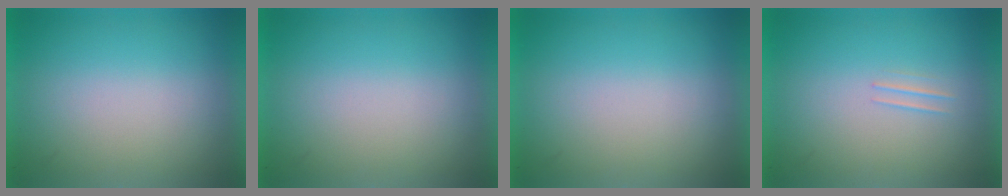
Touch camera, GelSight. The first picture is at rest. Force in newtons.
{"total": 0.0}
{"total": 0.0}
{"total": 1.1}